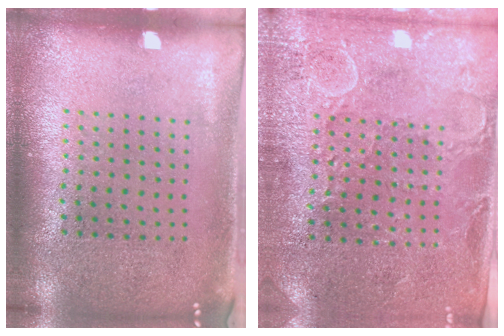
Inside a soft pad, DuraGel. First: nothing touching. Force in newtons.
{"total": 2.8, "press": 2.8, "slide": 0.5}